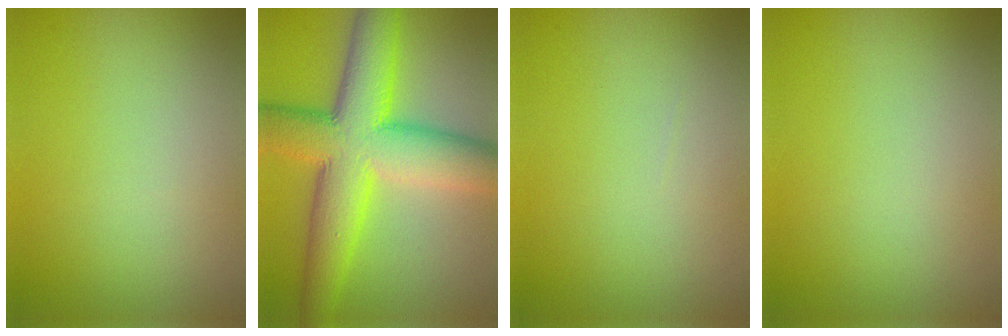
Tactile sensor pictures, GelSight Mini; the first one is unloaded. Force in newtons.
{"total": 12.5, "press": 12.5, "slide": 0.2}
{"total": 0.0}
{"total": 0.0}